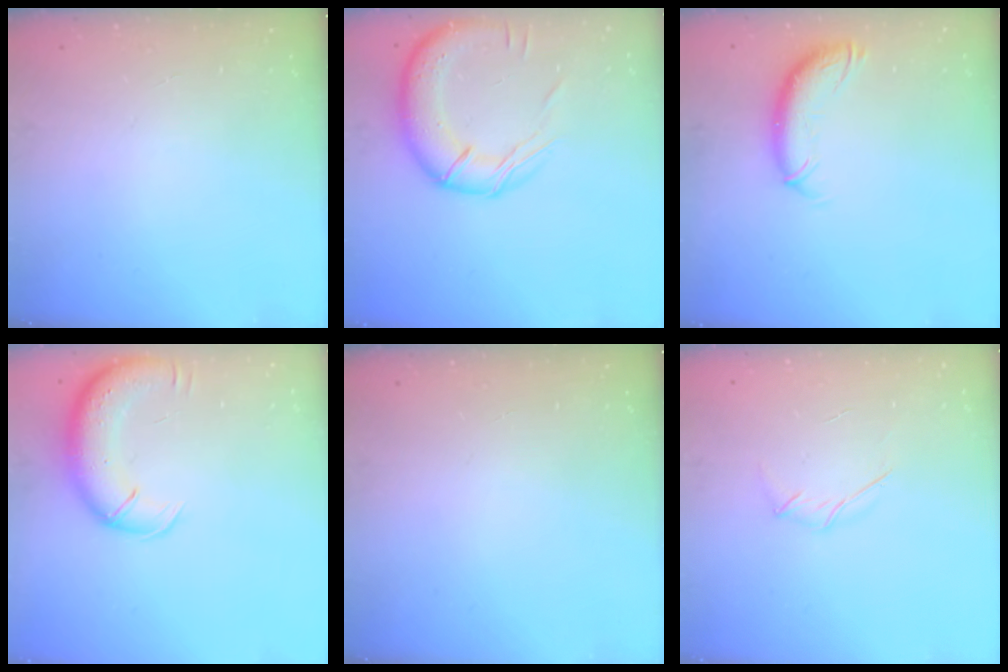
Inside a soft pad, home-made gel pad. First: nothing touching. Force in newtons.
{"total": 16.5, "press": 16.2, "slide": 2.9}
{"total": 10.4, "press": 10.3, "slide": 0.9}
{"total": 13.4, "press": 12.9, "slide": 3.5}
{"total": 0.0}
{"total": 3.9, "press": 3.8, "slide": 0.9}